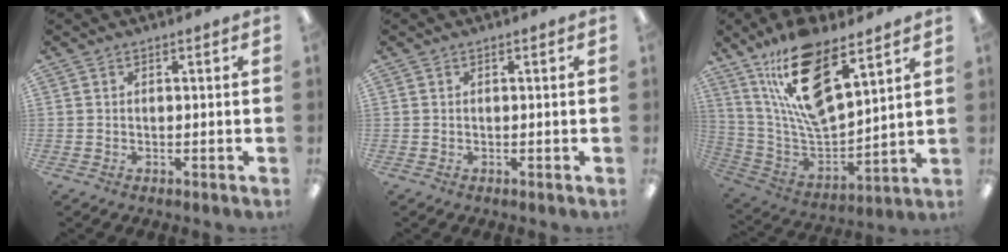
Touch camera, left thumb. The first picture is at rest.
{"total": 0.0}
{"total": 20.5, "force": [13.2, 7.9, 13.6], "torque": [-0.262, -0.072, 0.230]}